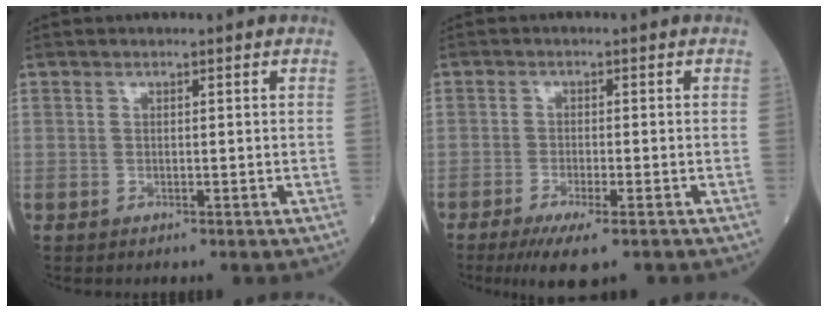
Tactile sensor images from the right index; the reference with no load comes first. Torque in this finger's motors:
{"motor_torque": [0.76, -0.75, 0.10, 0.05]}